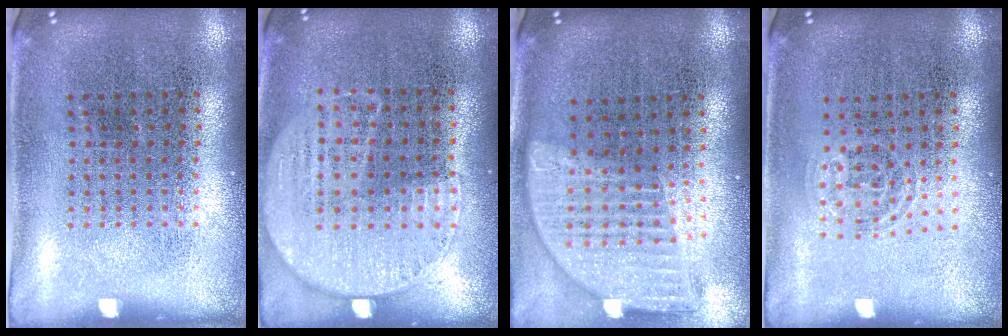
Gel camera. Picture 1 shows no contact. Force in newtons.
{"total": 1.2, "press": 1.0, "slide": 0.6}
{"total": 2.0, "press": 1.6, "slide": 1.2}
{"total": 0.9, "press": 0.5, "slide": 0.7}